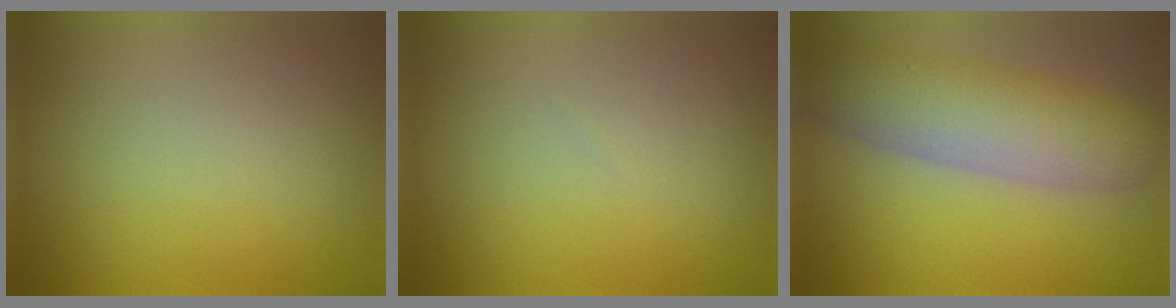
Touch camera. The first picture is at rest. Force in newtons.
{"total": 0.0}
{"total": 7.5, "press": 7.5, "slide": 0.4}